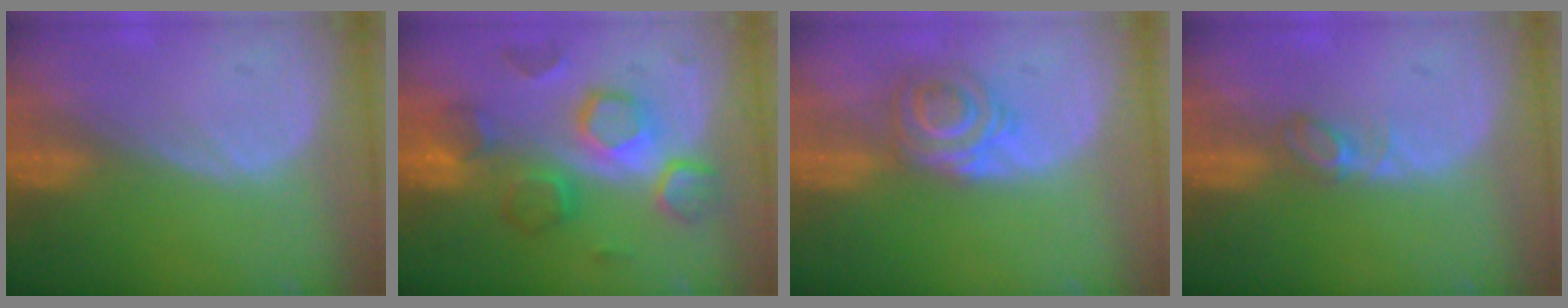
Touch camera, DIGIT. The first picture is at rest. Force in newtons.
{"total": 9.1, "press": 9.1, "slide": 0.3}
{"total": 6.2, "press": 5.3, "slide": 3.3}
{"total": 2.4, "press": 2.4, "slide": 0.4}